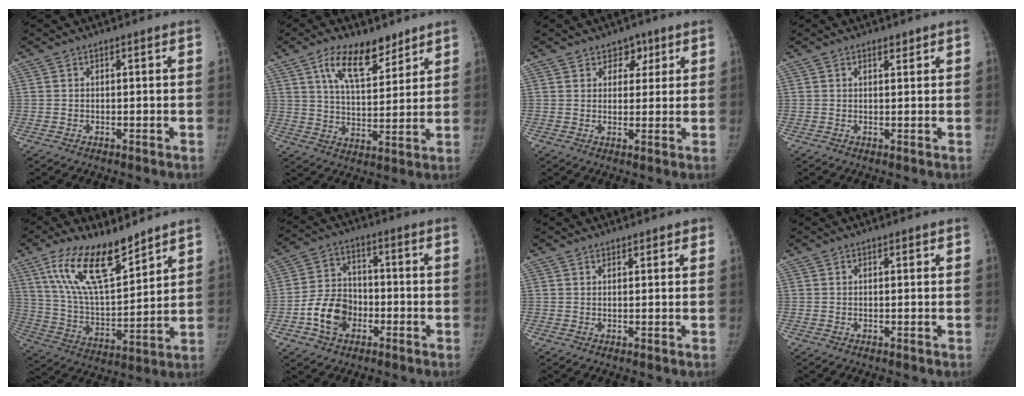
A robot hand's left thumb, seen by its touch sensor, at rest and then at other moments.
{"total": 12.1, "force": [7.7, 5.7, 7.4], "torque": [-0.099, -0.045, 0.137]}
{"total": 4.2, "force": [2.5, 3.1, 1.4], "torque": [0.012, -0.011, 0.034]}
{"total": 1.2, "force": [1.0, 0.5, 0.5], "torque": [-0.004, -0.007, 0.015]}
{"total": 17.7, "force": [11.6, 6.5, 11.7], "torque": [-0.183, -0.058, 0.227]}
{"total": 10.2, "force": [-3.6, 7.8, 5.5], "torque": [-0.078, 0.024, -0.069]}
{"total": 1.7, "force": [1.4, 0.8, 0.4], "torque": [0.012, -0.006, 0.015]}
{"total": 0.6, "force": [0.3, 0.3, 0.4], "torque": [-0.001, -0.001, 0.003]}